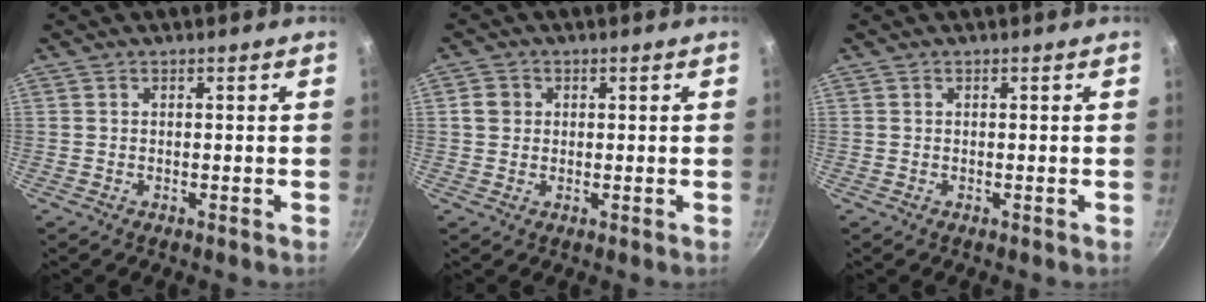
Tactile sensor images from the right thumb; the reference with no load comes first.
{"total": 2.8, "force": [0.4, 2.6, 1.1], "torque": [-0.008, 0.007, 0.004]}
{"total": 0.0}